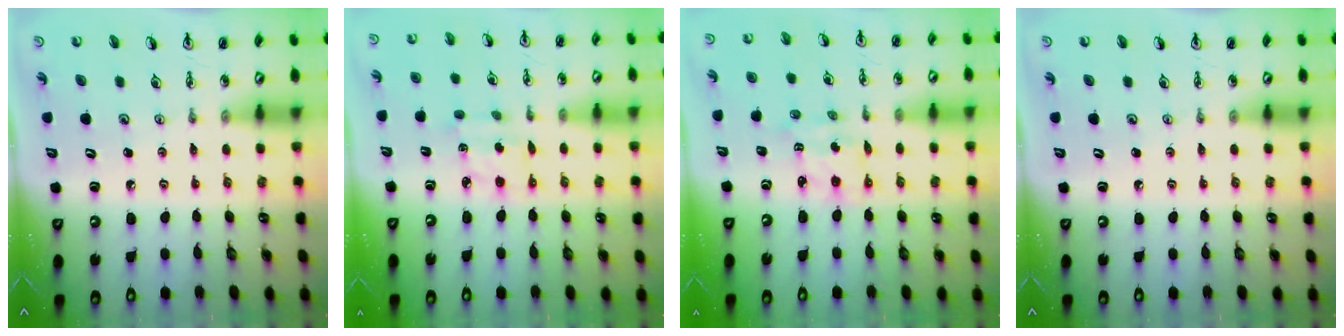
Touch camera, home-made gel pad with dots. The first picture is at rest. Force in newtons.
{"total": 2.5, "press": 2.5, "slide": 0.1}
{"total": 2.6, "press": 2.6, "slide": 0.1}
{"total": 0.0}